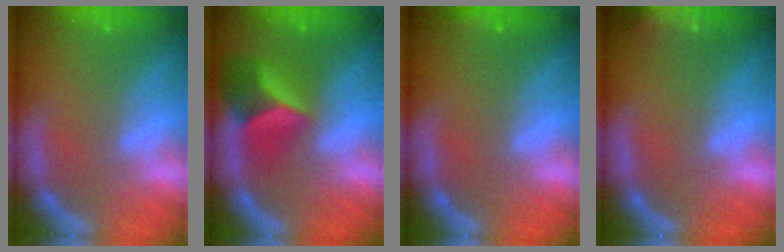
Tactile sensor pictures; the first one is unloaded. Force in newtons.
{"total": 6.0}
{"total": 0.9}
{"total": 8.5}